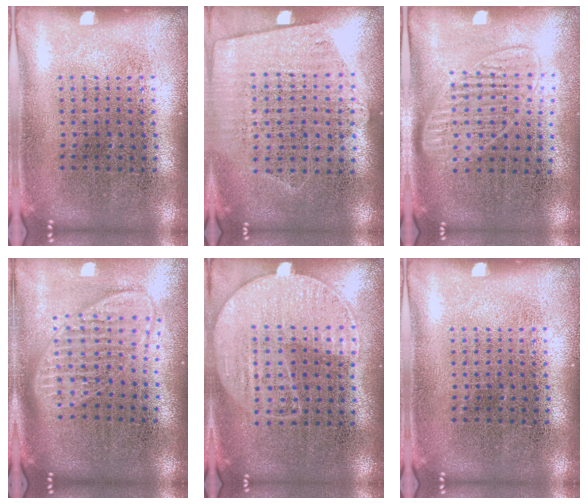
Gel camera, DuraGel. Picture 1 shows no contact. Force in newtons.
{"total": 1.2, "press": 1.1, "slide": 0.6}
{"total": 1.4, "press": 1.3, "slide": 0.6}
{"total": 1.9, "press": 1.5, "slide": 1.1}
{"total": 1.2, "press": 1.0, "slide": 0.6}
{"total": 0.0}